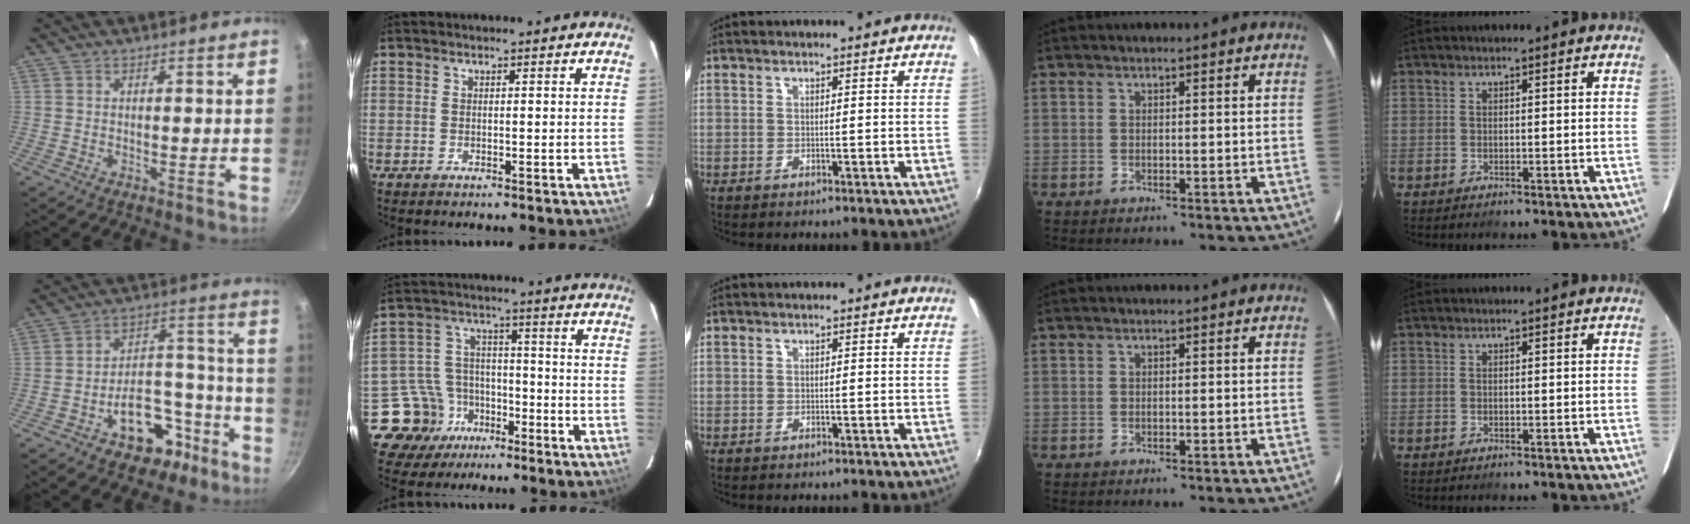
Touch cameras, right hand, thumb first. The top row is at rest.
{"thumb": {"total": 15.1, "force": [-8.5, 9.2, 8.4], "torque": [-0.070, 0.084, -0.112]}, "index": {"total": 9.7, "force": [-6.3, 7.3, 0.2], "torque": [-0.028, 0.039, -0.100]}}